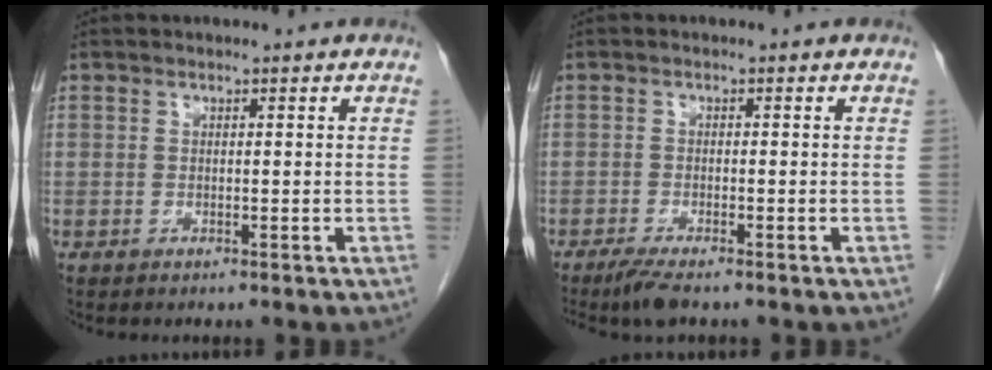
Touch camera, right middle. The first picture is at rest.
{"total": 3.6, "force": [-2.8, 0.4, 2.2], "torque": [-0.044, -0.009, -0.050]}